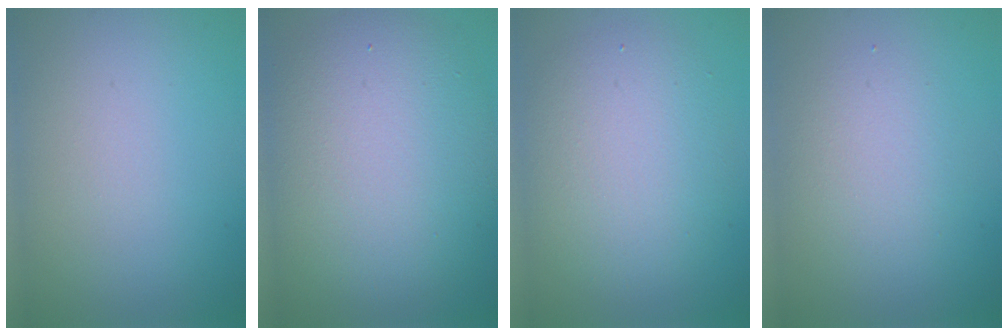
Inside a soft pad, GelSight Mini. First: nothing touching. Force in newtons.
{"total": 10.6, "press": 10.6, "slide": 0.3}
{"total": 5.5, "press": 5.5, "slide": 0.2}
{"total": 2.5, "press": 2.4, "slide": 0.1}